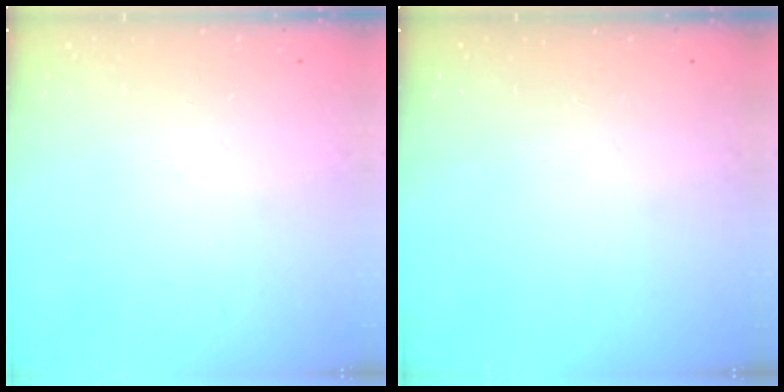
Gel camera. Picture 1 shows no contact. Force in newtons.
{"total": 0.0}